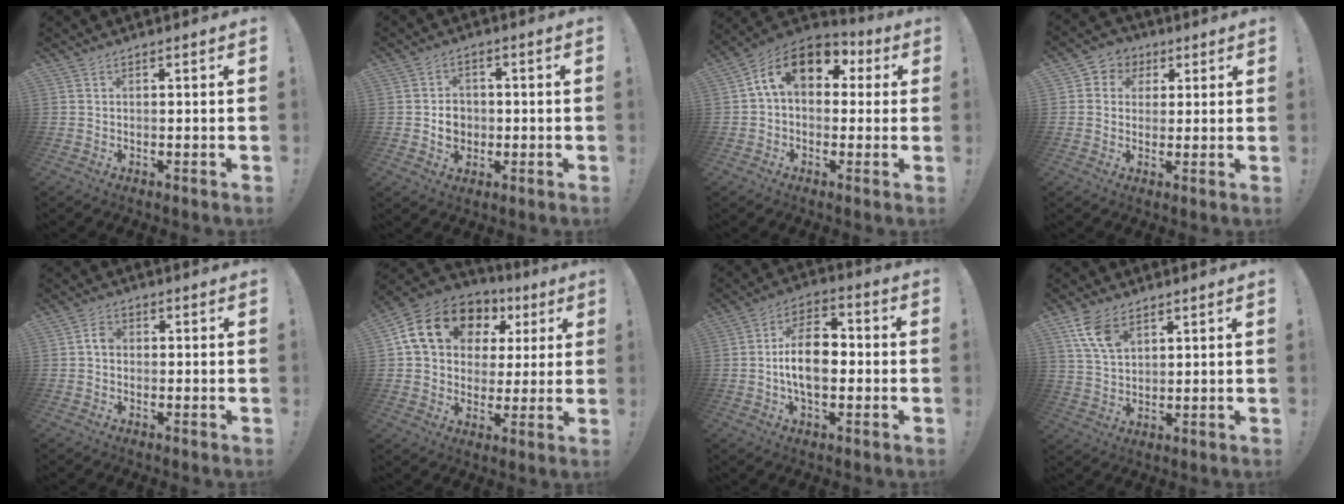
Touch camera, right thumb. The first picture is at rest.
{"total": 6.3, "force": [-0.6, 5.6, 2.8], "torque": [-0.027, 0.009, -0.009]}
{"total": 14.8, "force": [4.1, 9.9, 10.3], "torque": [-0.162, 0.009, 0.076]}
{"total": 5.6, "force": [0.6, 5.5, 1.3], "torque": [-0.015, 0.003, 0.014]}
{"total": 3.0, "force": [-0.2, 2.3, 2.0], "torque": [-0.035, 0.011, -0.006]}
{"total": 18.7, "force": [7.8, 13.7, 10.1], "torque": [-0.164, -0.020, 0.158]}
{"total": 12.8, "force": [-1.7, 7.4, 10.3], "torque": [-0.191, 0.013, -0.031]}
{"total": 9.4, "force": [5.3, 5.3, 5.7], "torque": [-0.110, -0.016, 0.102]}